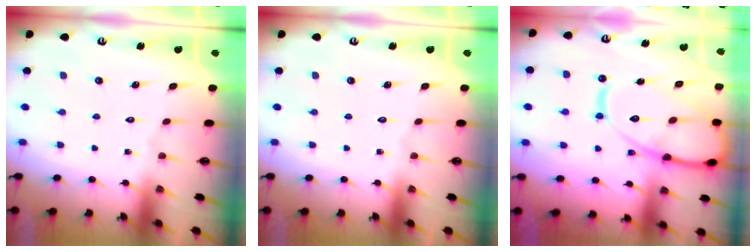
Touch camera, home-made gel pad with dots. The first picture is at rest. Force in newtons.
{"total": 0.0}
{"total": 17.8, "press": 17.7, "slide": 1.7}